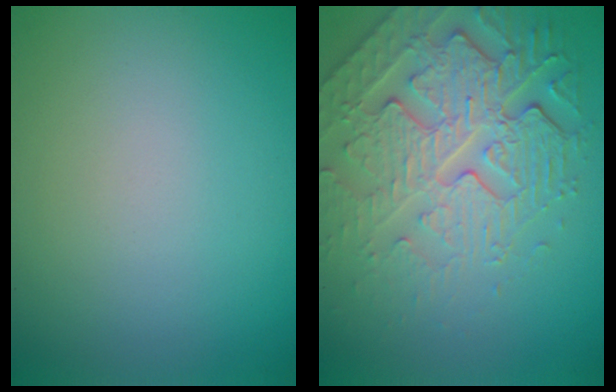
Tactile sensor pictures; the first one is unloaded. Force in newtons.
{"total": 5.8, "press": 5.0, "slide": 2.9}